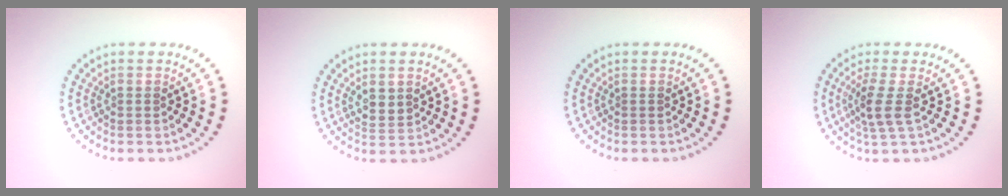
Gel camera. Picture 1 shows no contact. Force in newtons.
{"total": 1.8, "press": 1.5, "slide": 0.9}
{"total": 0.0}
{"total": 2.6, "press": 2.1, "slide": 1.6}